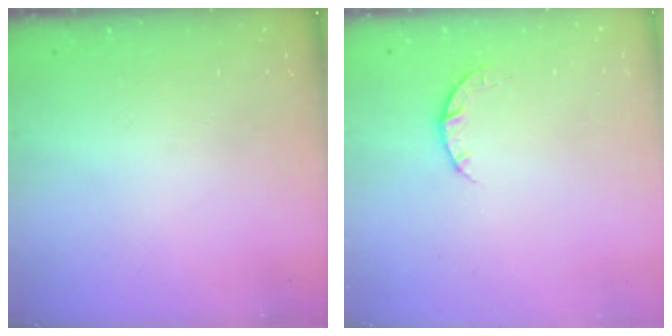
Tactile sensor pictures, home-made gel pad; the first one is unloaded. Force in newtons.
{"total": 3.2, "press": 3.2, "slide": 0.5}